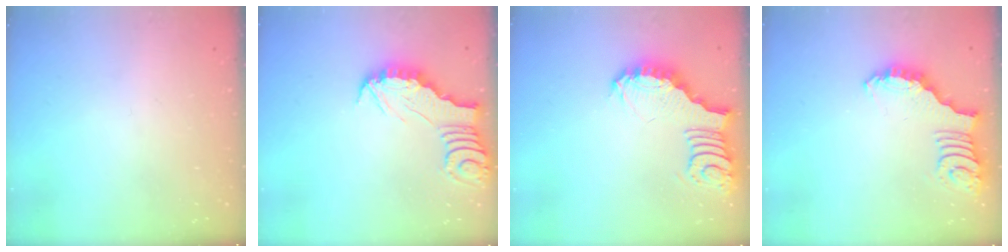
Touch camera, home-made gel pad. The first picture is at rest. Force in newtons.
{"total": 2.9, "press": 2.9, "slide": 0.3}
{"total": 3.7, "press": 3.6, "slide": 0.6}
{"total": 2.5, "press": 2.5, "slide": 0.5}